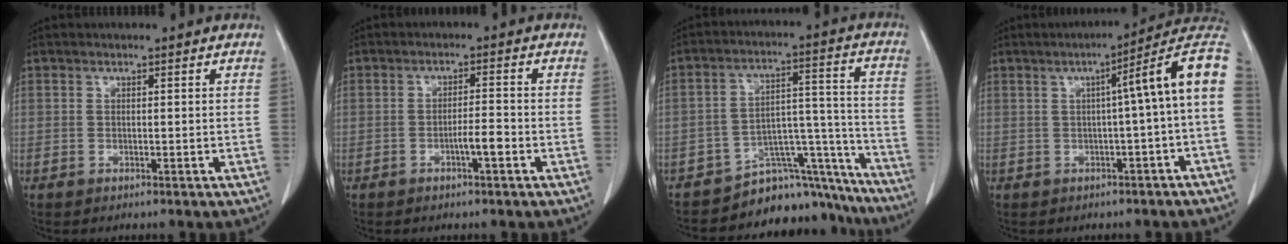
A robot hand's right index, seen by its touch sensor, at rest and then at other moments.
{"total": 3.0, "force": [-1.4, 0.2, 2.7], "torque": [-0.042, 0.001, -0.025]}
{"total": 13.2, "force": [-12.4, 4.5, 0.7], "torque": [0.028, 0.093, -0.178]}
{"total": 9.6, "force": [0.6, -0.7, 9.6], "torque": [-0.118, 0.035, 0.001]}